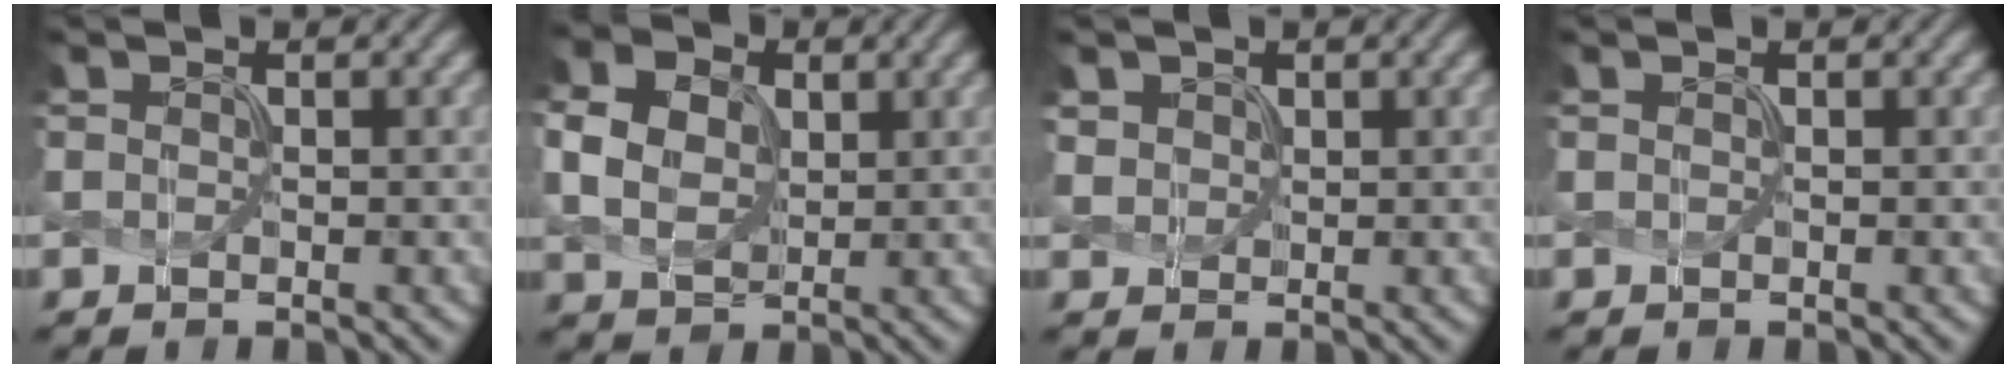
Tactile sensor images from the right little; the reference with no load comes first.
{"total": 4.9, "force": [1.0, 4.0, 2.7], "torque": [-0.088, 0.012, 0.027]}
{"total": 1.1, "force": [0.4, 0.9, -0.5], "torque": [-0.002, 0.000, 0.022]}
{"total": 0.9, "force": [-0.3, -0.3, -0.8], "torque": [0.012, 0.004, 0.002]}